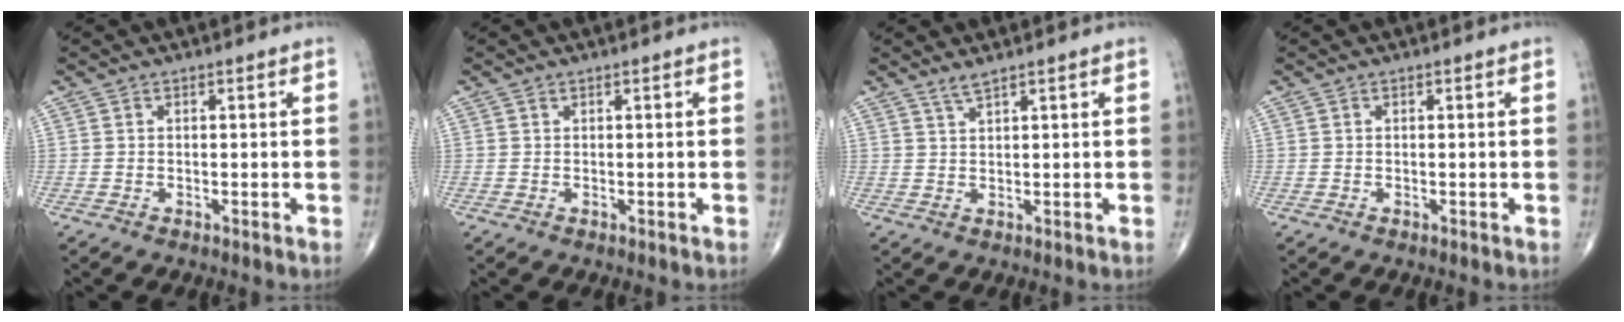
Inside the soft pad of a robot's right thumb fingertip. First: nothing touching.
{"total": 0.0}
{"total": 1.7, "force": [1.5, 0.0, 0.9], "torque": [-0.020, -0.007, 0.031]}
{"total": 0.0}